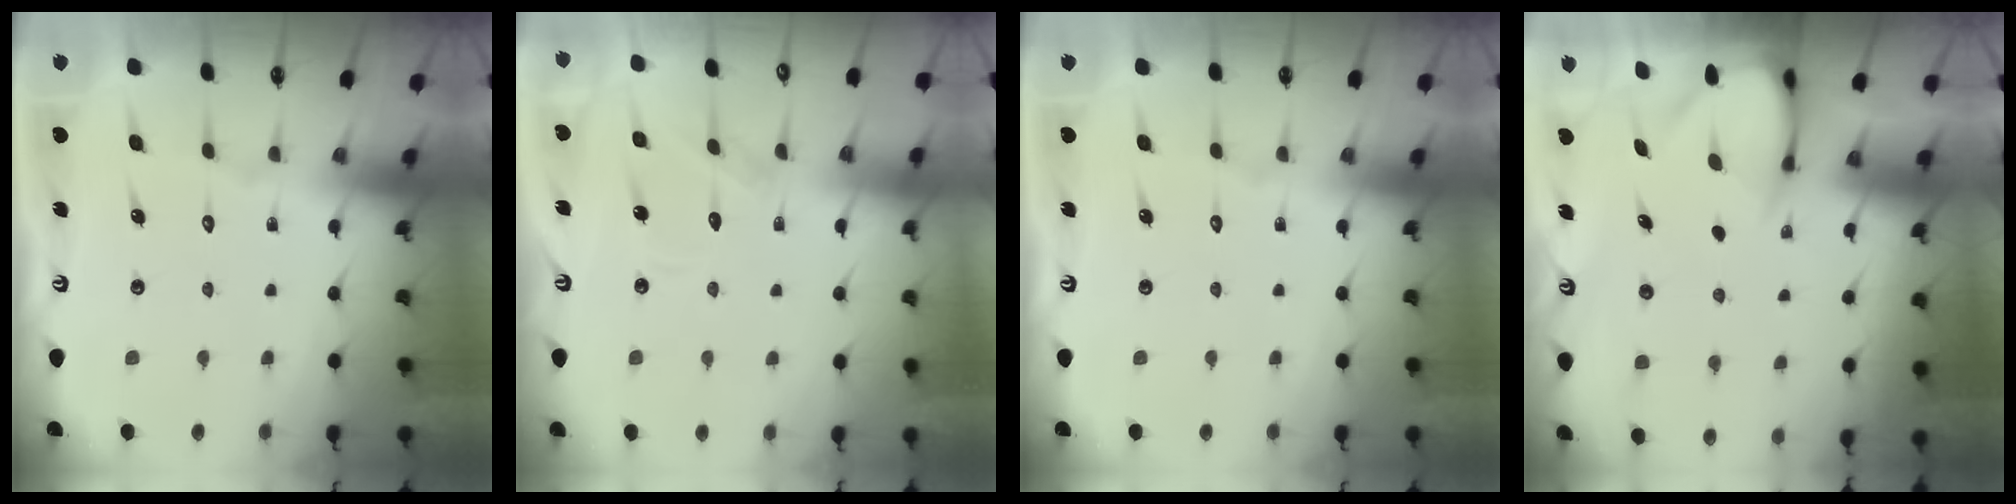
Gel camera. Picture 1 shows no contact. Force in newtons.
{"total": 8.1, "press": 8.1, "slide": 0.6}
{"total": 0.0}
{"total": 3.3, "press": 3.3, "slide": 0.2}